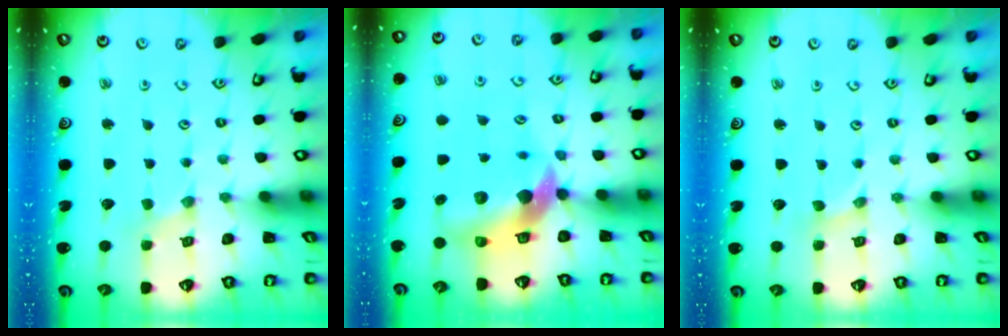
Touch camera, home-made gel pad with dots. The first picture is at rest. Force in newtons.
{"total": 11.6, "press": 11.5, "slide": 1.8}
{"total": 0.0}